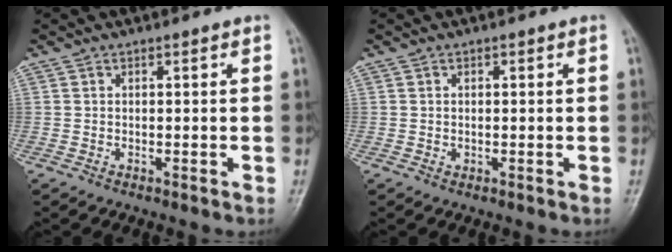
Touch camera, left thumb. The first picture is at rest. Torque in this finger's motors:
{"motor_torque": [0.00, 0.00, 0.02, 0.00, 0.00]}